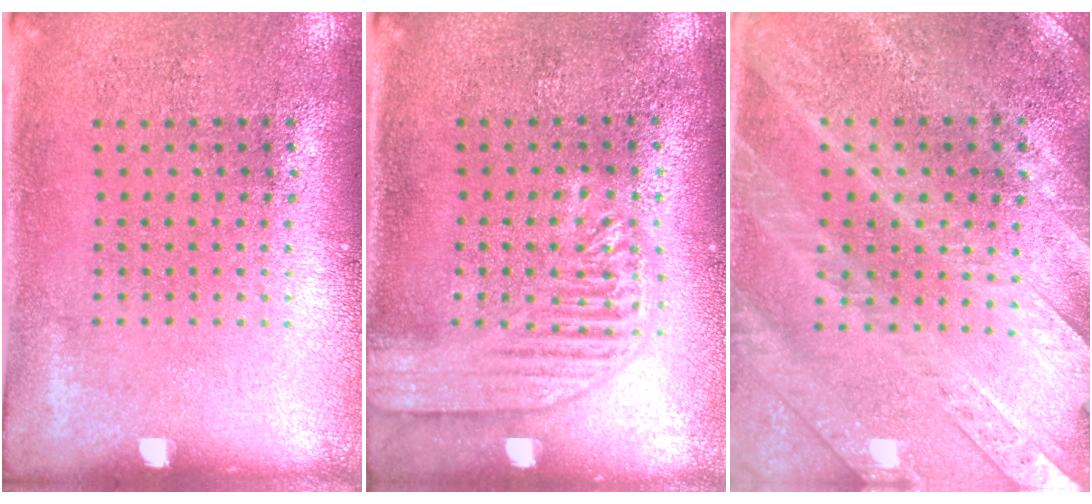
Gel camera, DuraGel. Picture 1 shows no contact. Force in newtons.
{"total": 1.8, "press": 1.7, "slide": 0.2}
{"total": 2.9, "press": 2.7, "slide": 1.1}